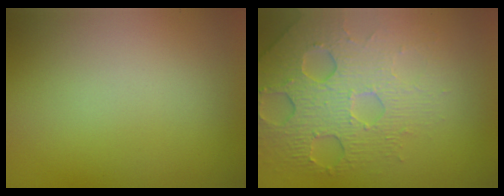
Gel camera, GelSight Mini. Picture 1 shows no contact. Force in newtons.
{"total": 6.4, "press": 4.7, "slide": 4.3}